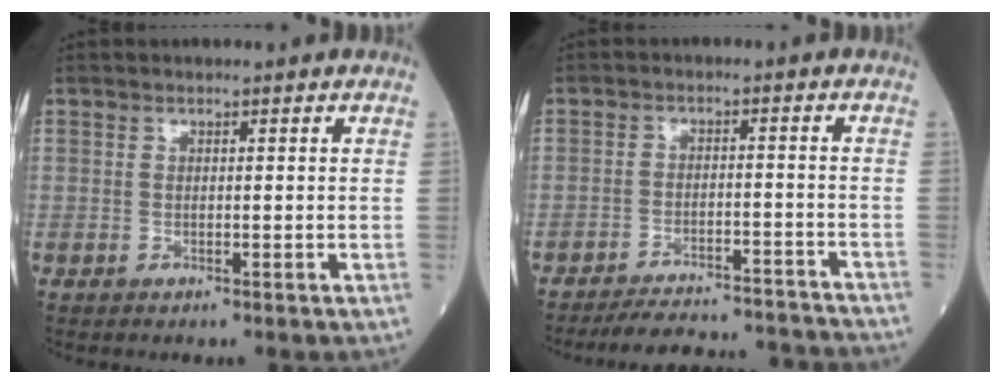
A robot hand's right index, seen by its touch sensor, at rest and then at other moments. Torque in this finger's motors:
{"motor_torque": [-1.07, -0.69, -0.40, -0.21]}